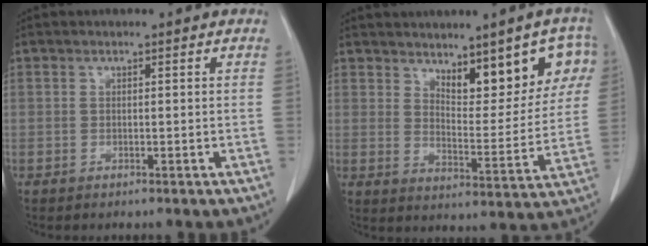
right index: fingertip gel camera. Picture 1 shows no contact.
{"total": 11.7, "force": [6.4, 3.8, 9.0], "torque": [-0.109, 0.004, 0.100]}